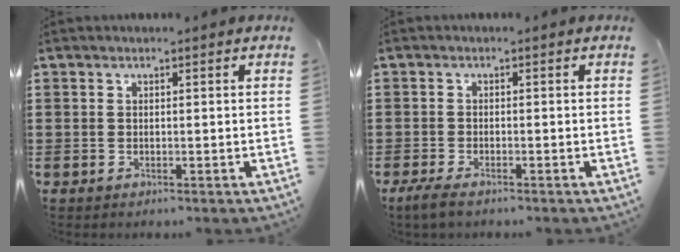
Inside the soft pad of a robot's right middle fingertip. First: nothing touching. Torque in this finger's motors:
{"motor_torque": [0.53, -0.44, 0.32, 0.10]}